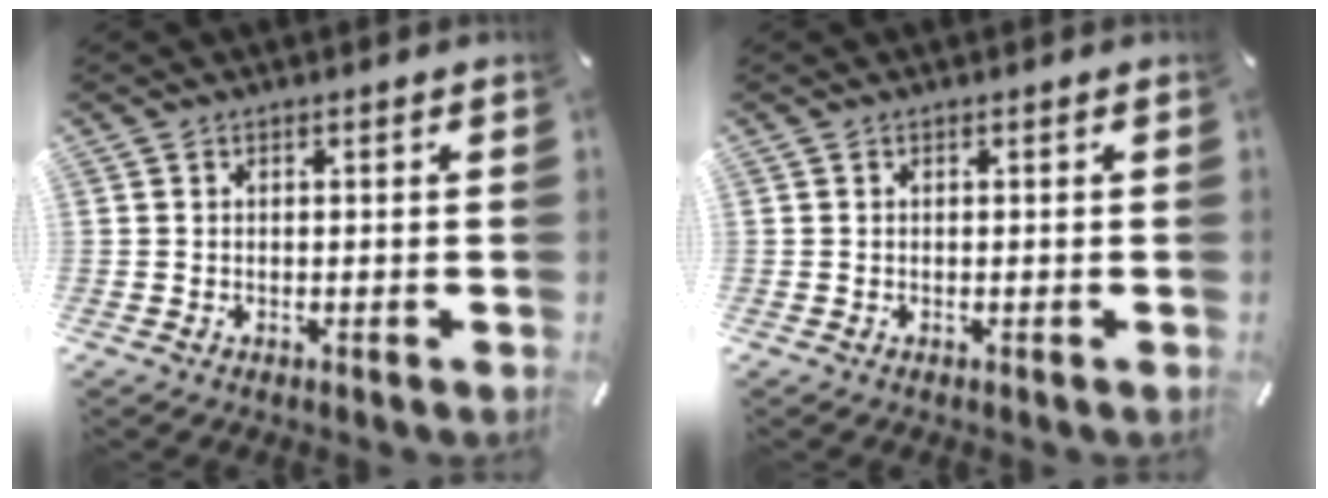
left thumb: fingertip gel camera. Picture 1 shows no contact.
{"total": 0.0}